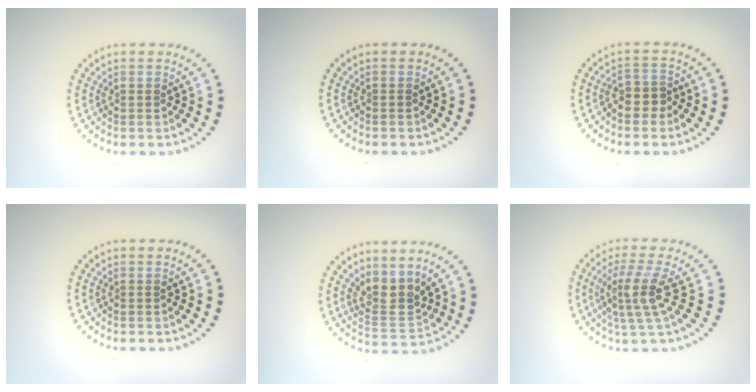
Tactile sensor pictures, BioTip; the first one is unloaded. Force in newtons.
{"total": 0.0}
{"total": 2.5, "press": 2.2, "slide": 1.1}
{"total": 0.0}
{"total": 3.2, "press": 2.5, "slide": 1.9}
{"total": 3.8, "press": 2.8, "slide": 2.6}